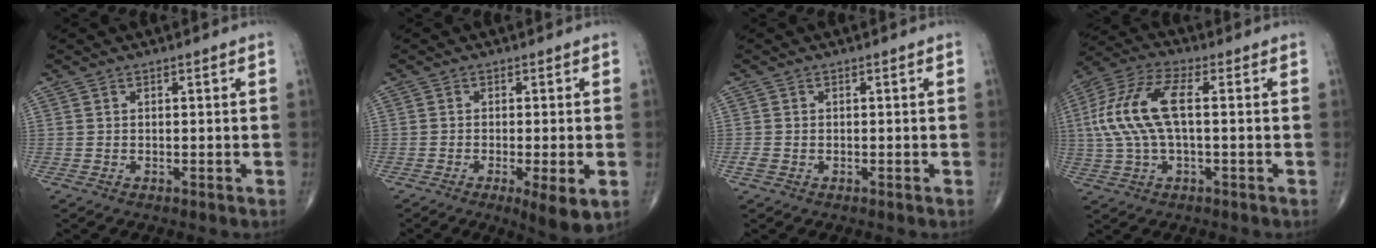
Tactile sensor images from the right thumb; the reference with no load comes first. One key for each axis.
{"total": 6.5, "fx": -2.1, "fy": 1.3, "fz": 6.0, "tx": -0.095, "ty": -0.017, "tz": -0.033}
{"total": 1.2, "fx": -0.4, "fy": 0.8, "fz": 0.7, "tx": -0.024, "ty": -0.001, "tz": -0.009}
{"total": 13.6, "fx": 1.0, "fy": 5.7, "fz": 12.3, "tx": -0.282, "ty": 0.030, "tz": 0.018}